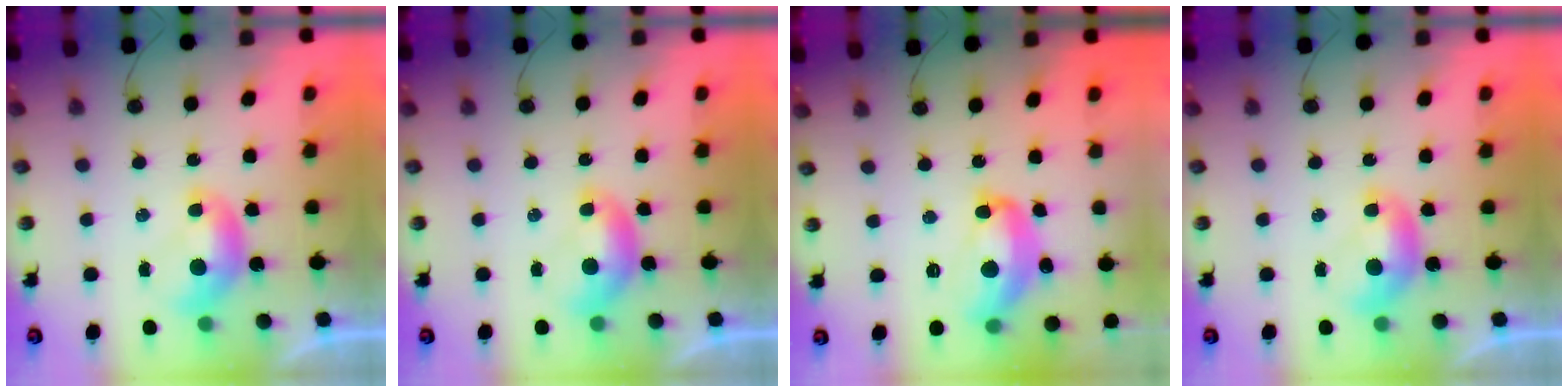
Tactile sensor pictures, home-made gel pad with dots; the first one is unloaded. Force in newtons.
{"total": 0.0}
{"total": 9.1, "press": 9.1, "slide": 1.0}
{"total": 0.0}